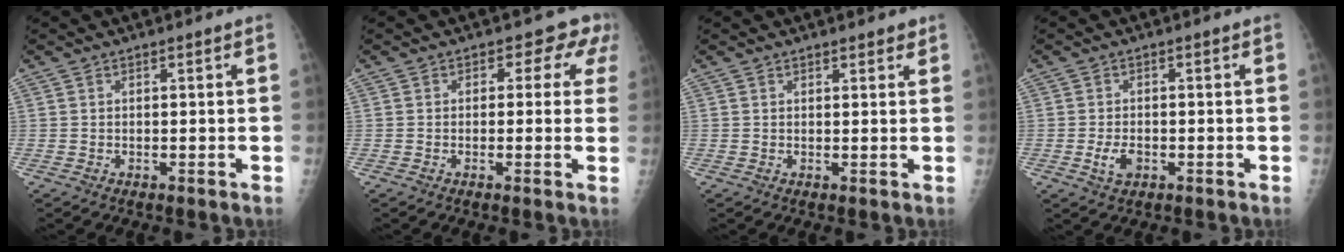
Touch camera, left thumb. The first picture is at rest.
{"total": 4.6, "force": [2.3, 3.5, 1.9], "torque": [0.018, -0.004, 0.003]}
{"total": 1.9, "force": [1.6, 0.8, 0.8], "torque": [0.003, -0.006, 0.016]}
{"total": 3.3, "force": [-1.0, 2.1, 2.3], "torque": [-0.042, 0.000, -0.016]}